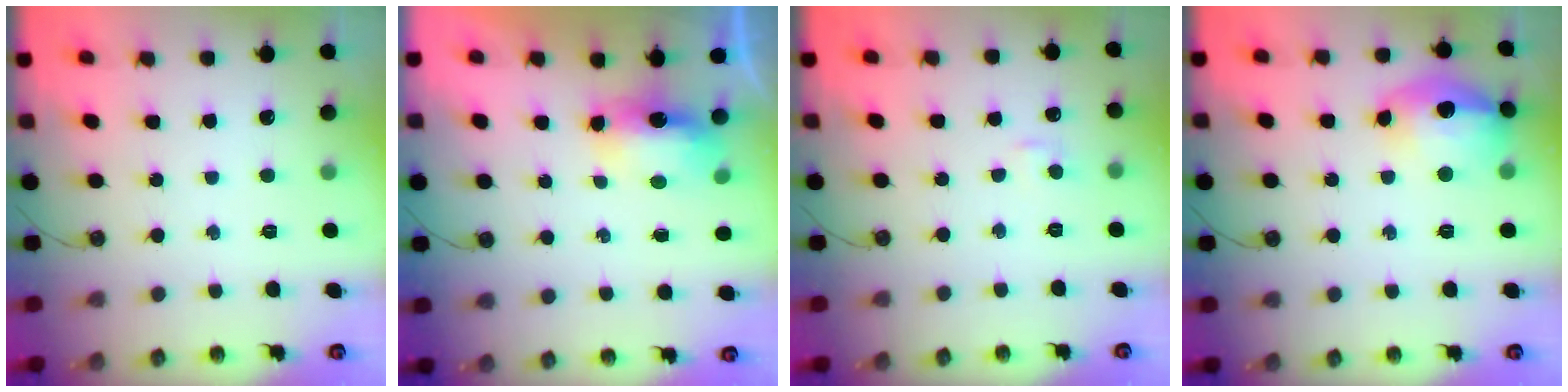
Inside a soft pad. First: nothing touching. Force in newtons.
{"total": 7.0, "press": 7.0, "slide": 0.5}
{"total": 3.1, "press": 3.0, "slide": 0.4}
{"total": 16.6, "press": 16.6, "slide": 1.2}